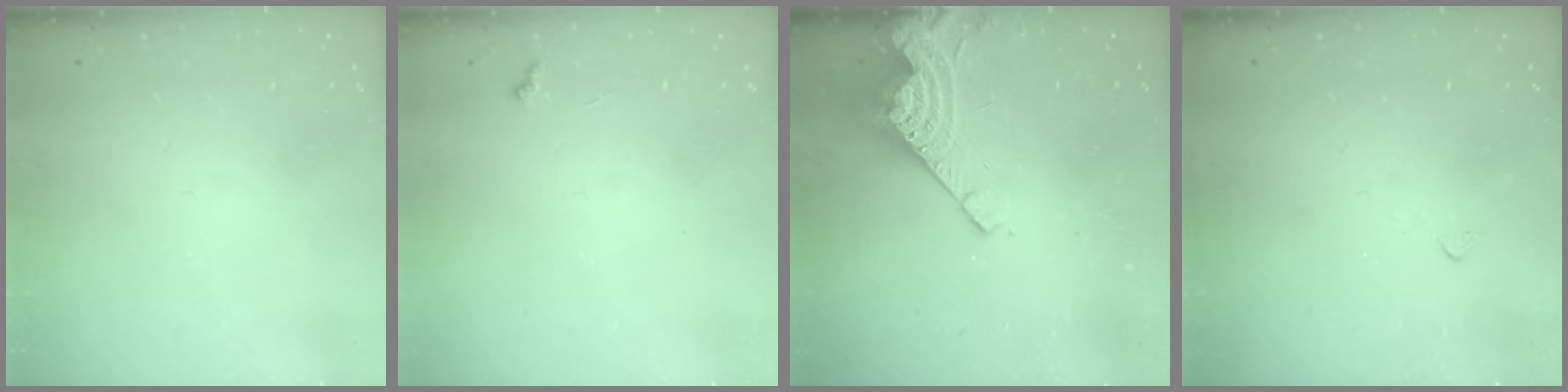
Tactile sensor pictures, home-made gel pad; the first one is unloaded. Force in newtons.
{"total": 4.8, "press": 4.8, "slide": 0.5}
{"total": 8.3, "press": 8.3, "slide": 0.8}
{"total": 4.2, "press": 4.2, "slide": 0.5}